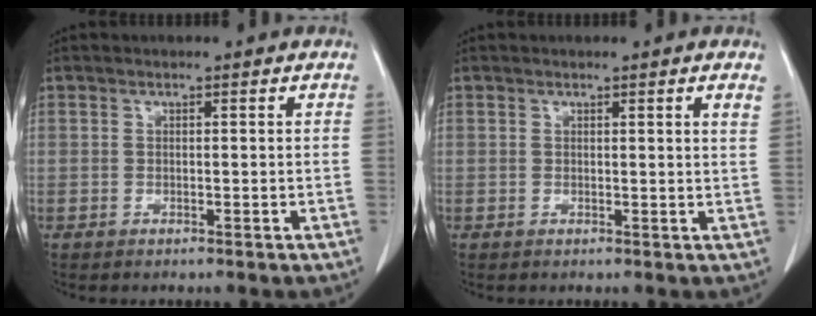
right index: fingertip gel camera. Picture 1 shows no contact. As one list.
[{"total": 1.7, "force": [1.1, -0.2, 1.2], "torque": [-0.019, -0.004, 0.010]}]